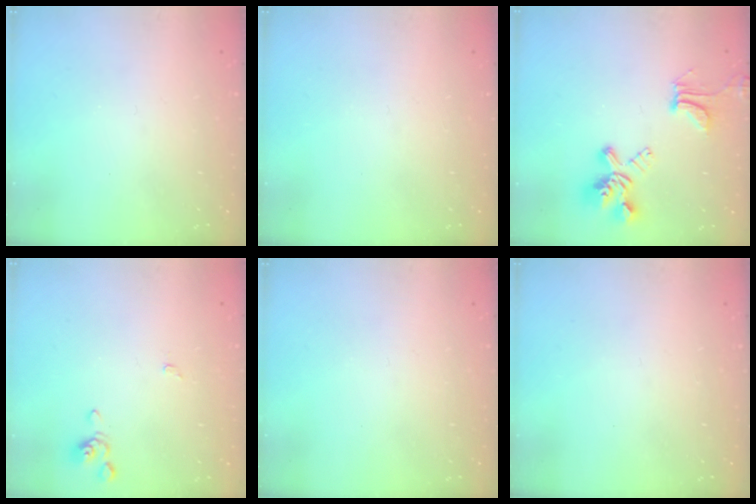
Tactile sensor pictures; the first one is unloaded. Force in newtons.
{"total": 0.0}
{"total": 7.3, "press": 7.1, "slide": 1.8}
{"total": 0.0}
{"total": 0.0}
{"total": 0.0}